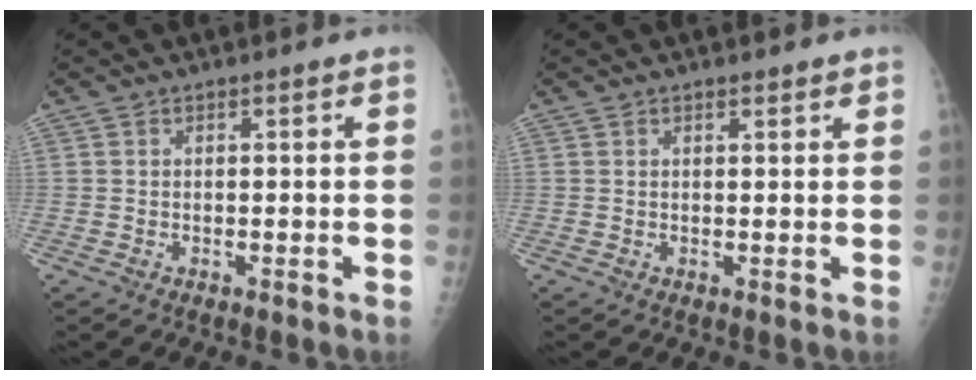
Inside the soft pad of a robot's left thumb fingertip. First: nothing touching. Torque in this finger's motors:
{"motor_torque": [-0.32, 0.16, 0.07, 0.05, 0.02]}